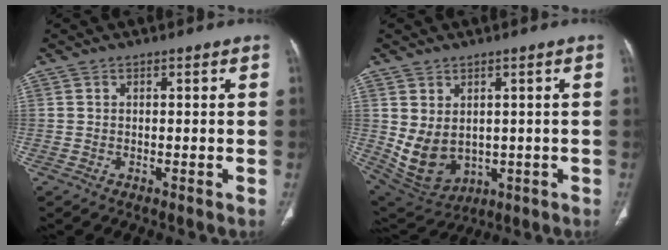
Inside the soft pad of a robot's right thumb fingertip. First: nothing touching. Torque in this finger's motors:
{"motor_torque": [-0.36, 0.65, 0.36, 0.87, 0.29]}